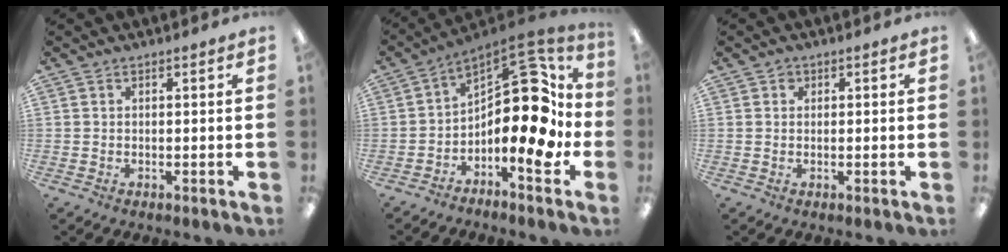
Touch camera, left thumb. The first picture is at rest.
{"total": 18.1, "force": [0.5, 8.6, 16.0], "torque": [-0.222, -0.013, 0.008]}
{"total": 1.3, "force": [0.2, 1.2, 0.5], "torque": [-0.010, 0.007, 0.001]}